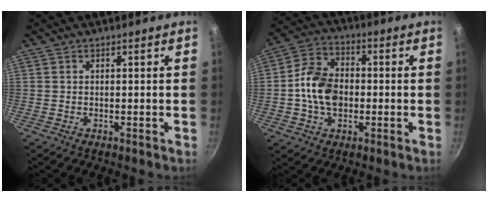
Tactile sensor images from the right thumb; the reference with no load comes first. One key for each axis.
{"total": 11.3, "fx": -1.0, "fy": 8.0, "fz": 7.8, "tx": -0.124, "ty": 0.021, "tz": -0.031}